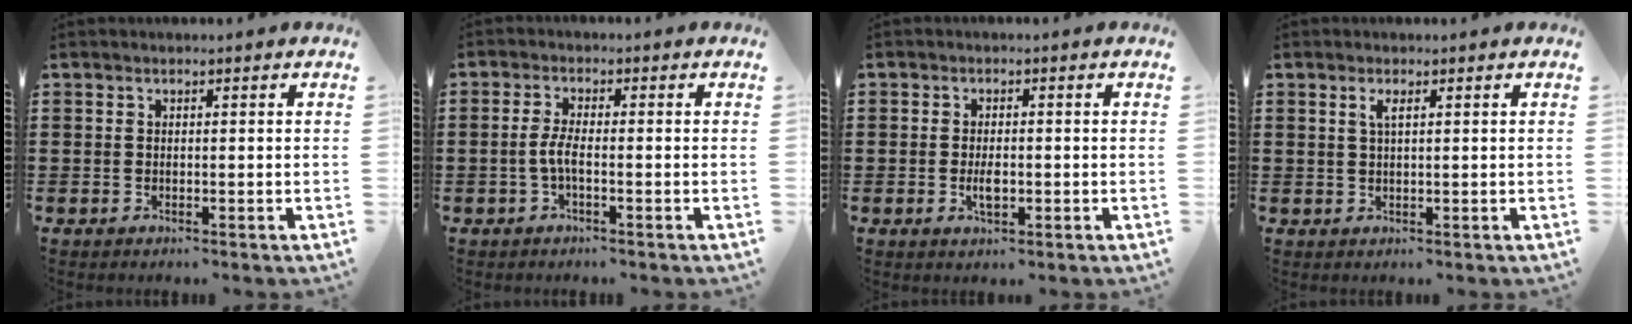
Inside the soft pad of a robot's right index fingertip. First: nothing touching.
{"total": 3.2, "force": [-1.0, 0.6, 3.0], "torque": [-0.076, -0.006, -0.026]}
{"total": 2.8, "force": [-0.6, 1.1, 2.5], "torque": [-0.054, -0.002, -0.012]}
{"total": 1.5, "force": [0.7, 0.4, 1.3], "torque": [-0.028, 0.004, 0.010]}